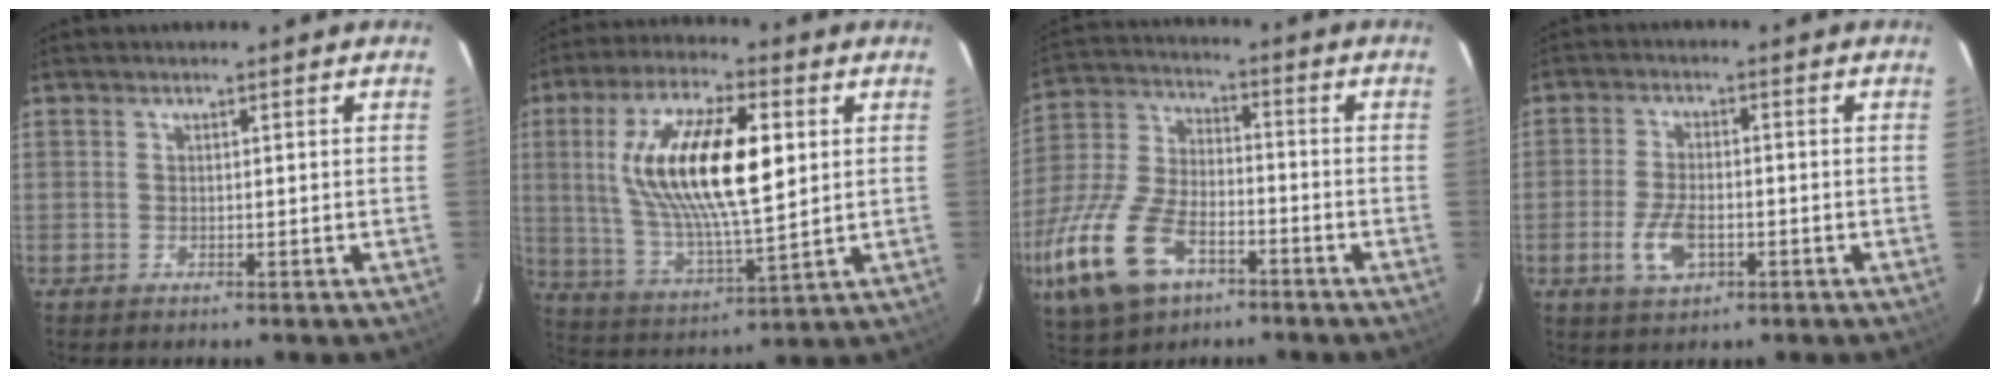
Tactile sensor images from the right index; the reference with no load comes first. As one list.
[{"total": 19.2, "force": [4.3, 6.4, 17.6], "torque": [-0.336, 0.008, 0.086]}, {"total": 19.9, "force": [-9.9, 10.8, 13.5], "torque": [-0.325, -0.024, -0.184]}, {"total": 6.6, "force": [-2.4, 3.5, 5.1], "torque": [-0.110, -0.004, -0.042]}]